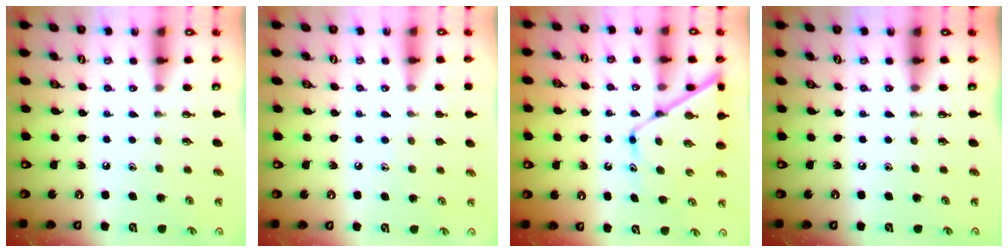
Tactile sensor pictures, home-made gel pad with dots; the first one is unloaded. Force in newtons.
{"total": 5.6, "press": 5.6, "slide": 0.5}
{"total": 11.1, "press": 11.0, "slide": 1.0}
{"total": 0.0}